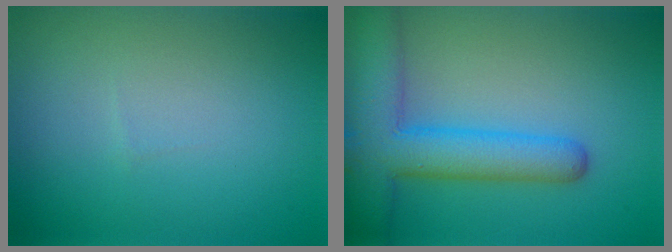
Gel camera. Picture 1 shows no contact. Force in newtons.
{"total": 6.5, "press": 6.5, "slide": 0.3}